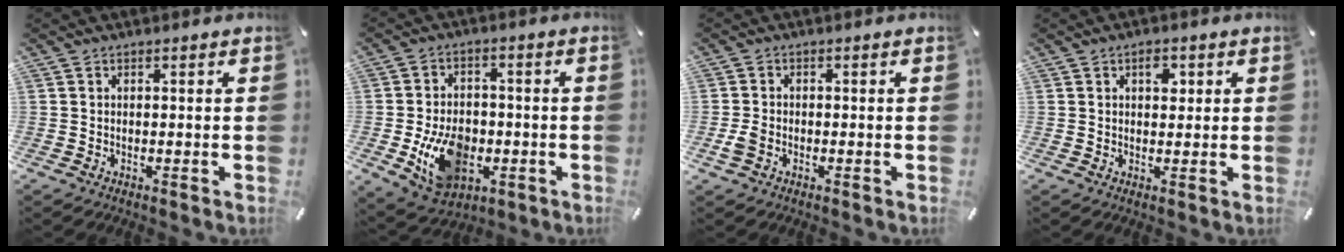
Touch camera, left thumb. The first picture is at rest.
{"total": 13.7, "force": [-3.3, 10.0, 8.7], "torque": [-0.160, 0.007, -0.053]}
{"total": 3.1, "force": [-1.0, 2.4, 1.7], "torque": [-0.036, 0.004, -0.020]}
{"total": 3.3, "force": [1.1, 2.1, 2.3], "torque": [-0.016, -0.004, 0.010]}